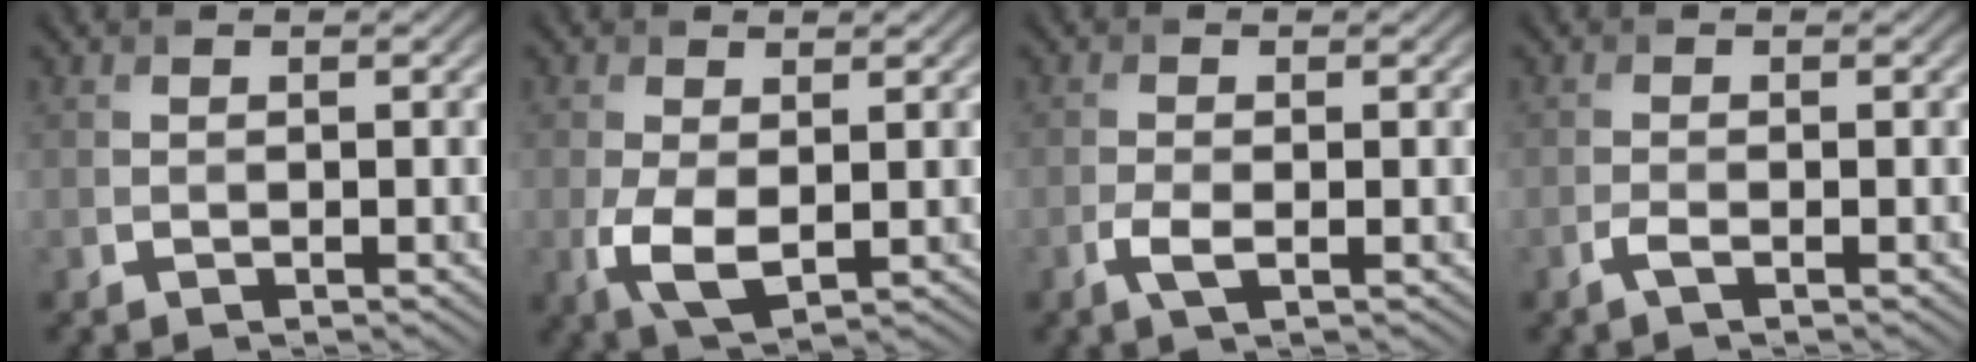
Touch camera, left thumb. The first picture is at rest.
{"total": 4.6, "force": [-0.5, 2.4, 3.9], "torque": [-0.099, -0.014, -0.005]}
{"total": 2.2, "force": [-0.9, 0.6, 1.9], "torque": [-0.046, -0.001, -0.023]}
{"total": 1.3, "force": [-0.8, 0.2, 1.0], "torque": [-0.024, 0.002, -0.019]}